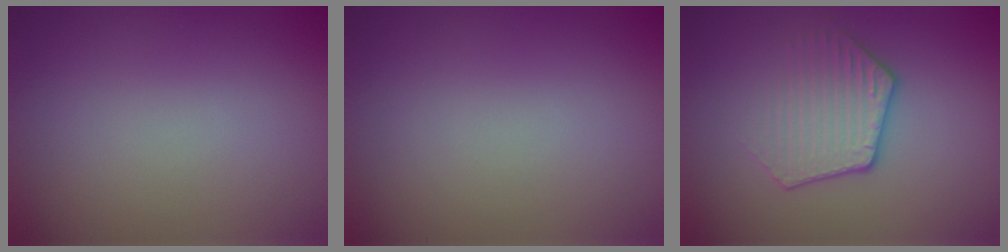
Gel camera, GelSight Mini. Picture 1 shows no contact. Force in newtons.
{"total": 0.0}
{"total": 3.6, "press": 3.1, "slide": 1.8}